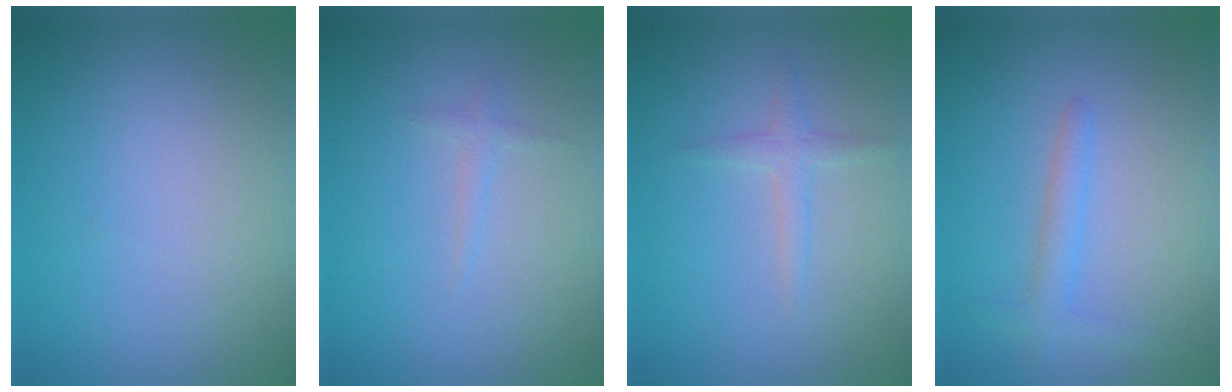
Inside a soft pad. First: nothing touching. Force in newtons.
{"total": 0.8, "press": 0.8, "slide": 0.0}
{"total": 1.5, "press": 1.5, "slide": 0.1}
{"total": 2.0, "press": 1.9, "slide": 0.2}